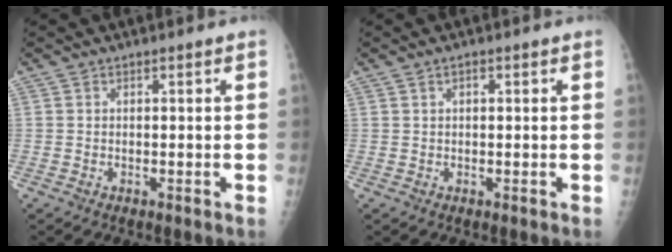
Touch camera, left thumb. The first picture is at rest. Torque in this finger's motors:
{"motor_torque": [-0.27, -0.05, -0.05, 0.08, 0.05]}